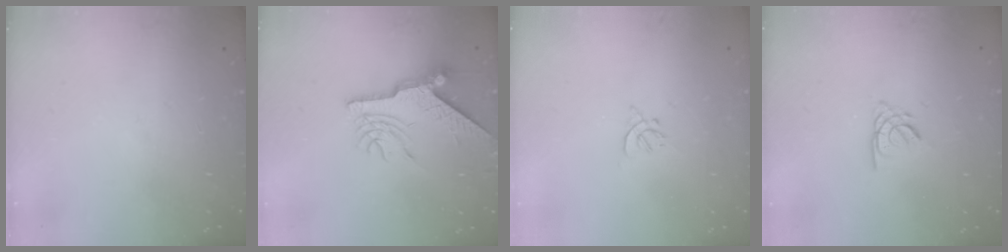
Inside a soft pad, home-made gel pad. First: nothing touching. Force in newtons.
{"total": 9.4, "press": 9.3, "slide": 0.8}
{"total": 1.9, "press": 1.8, "slide": 0.5}
{"total": 2.2, "press": 2.2, "slide": 0.0}